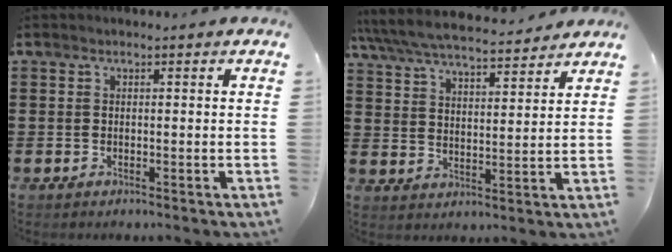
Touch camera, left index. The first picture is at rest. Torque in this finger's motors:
{"motor_torque": [1.44, -0.70, 1.05, 0.21]}